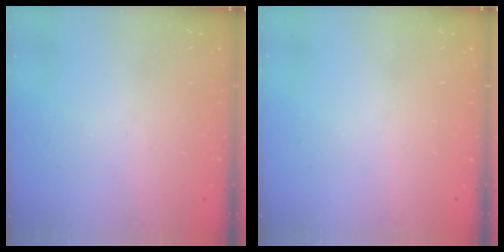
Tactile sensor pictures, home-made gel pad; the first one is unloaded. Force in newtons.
{"total": 0.0}